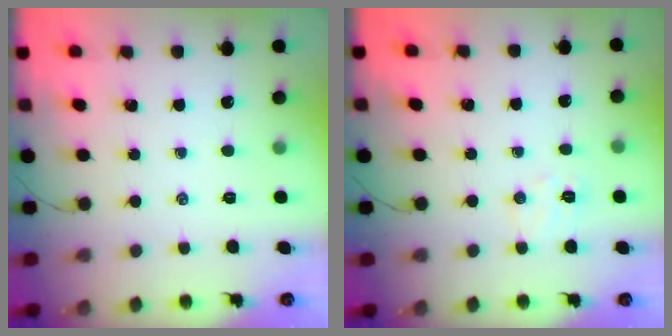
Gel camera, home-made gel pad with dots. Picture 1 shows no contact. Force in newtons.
{"total": 5.7, "press": 5.6, "slide": 1.0}